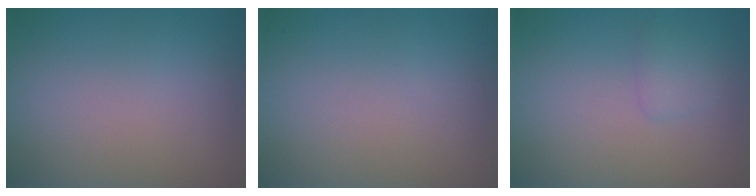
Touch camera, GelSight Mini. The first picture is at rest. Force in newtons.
{"total": 0.0}
{"total": 1.1, "press": 1.1, "slide": 0.1}